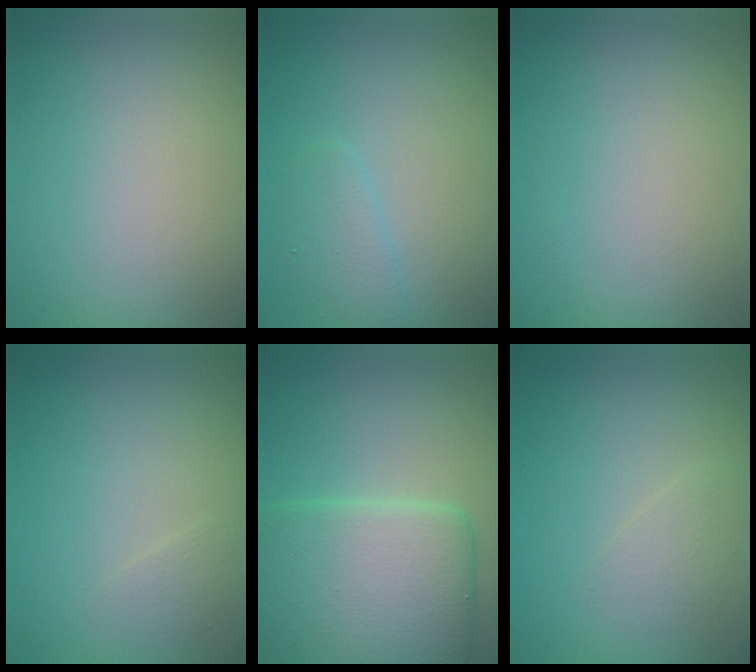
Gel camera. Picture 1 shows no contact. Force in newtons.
{"total": 1.6, "press": 1.6, "slide": 0.0}
{"total": 0.0}
{"total": 0.9, "press": 0.9, "slide": 0.0}
{"total": 9.0, "press": 9.0, "slide": 0.1}
{"total": 1.4, "press": 1.4, "slide": 0.0}